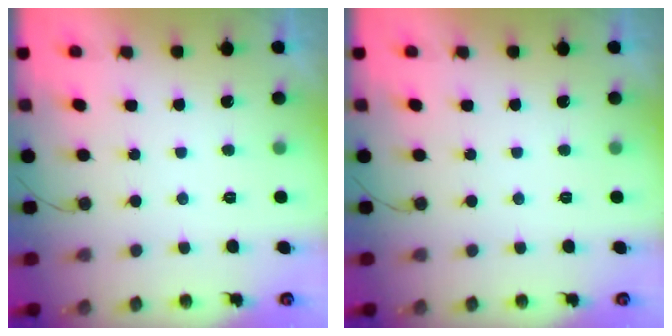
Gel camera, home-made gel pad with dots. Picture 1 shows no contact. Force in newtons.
{"total": 0.0}